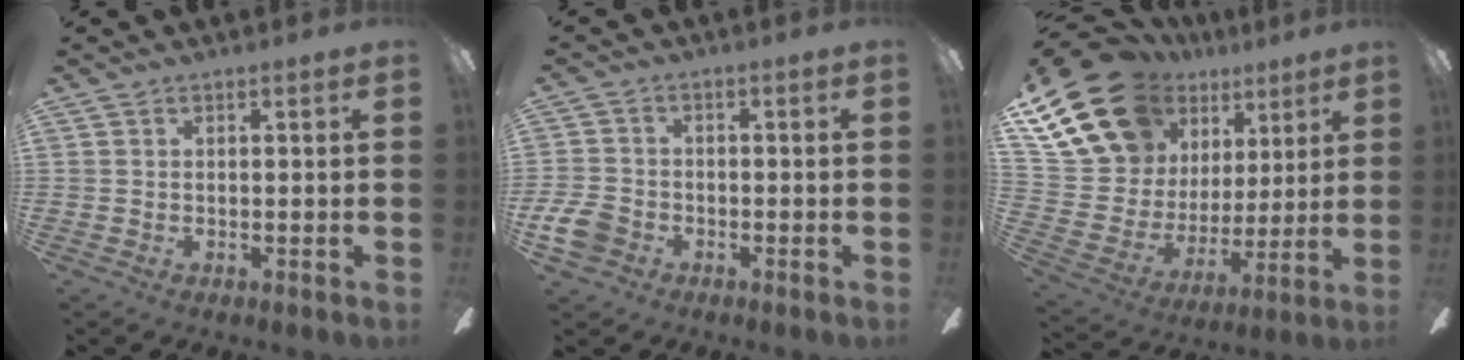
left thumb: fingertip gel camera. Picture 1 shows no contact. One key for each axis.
{"total": 6.5, "fx": -3.0, "fy": 4.9, "fz": 3.1, "tx": -0.079, "ty": 0.018, "tz": -0.057}
{"total": 21.8, "fx": 13.8, "fy": 13.9, "fz": 9.6, "tx": -0.202, "ty": -0.083, "tz": 0.270}